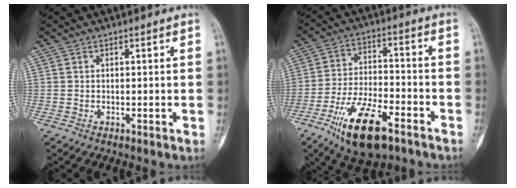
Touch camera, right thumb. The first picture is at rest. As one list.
[{"total": 15.7, "force": [-8.9, 6.1, 11.3], "torque": [-0.197, 0.040, -0.152]}]